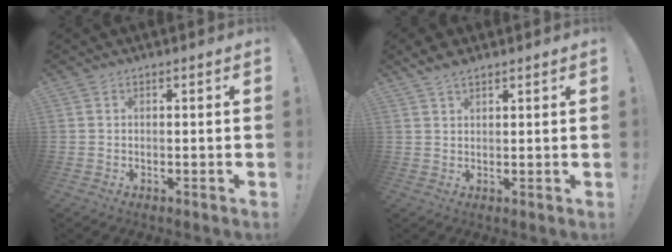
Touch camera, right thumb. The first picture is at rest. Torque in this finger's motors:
{"motor_torque": [-0.38, 0.40, 0.75, 0.44, 0.03]}